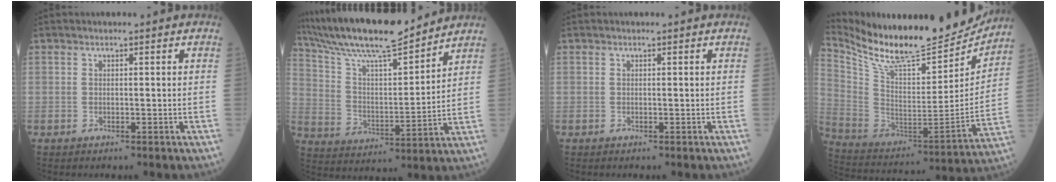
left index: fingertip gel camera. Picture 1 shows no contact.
{"total": 18.6, "force": [16.2, 1.6, 9.1], "torque": [-0.177, 0.015, 0.287]}
{"total": 0.0}
{"total": 23.9, "force": [21.3, 4.5, 9.8], "torque": [-0.189, -0.047, 0.338]}